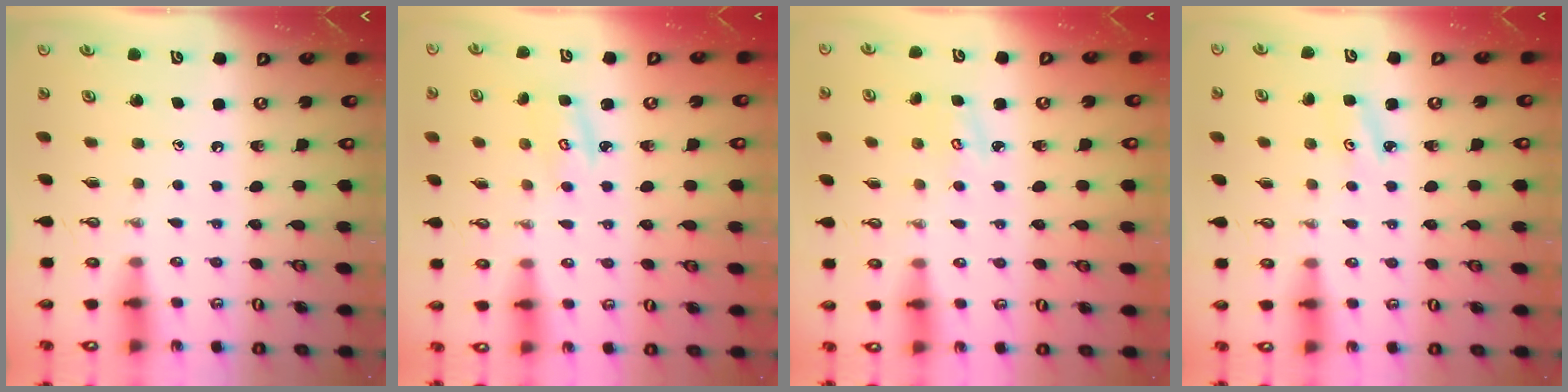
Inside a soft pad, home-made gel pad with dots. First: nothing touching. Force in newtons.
{"total": 2.8, "press": 2.8, "slide": 0.2}
{"total": 2.7, "press": 2.7, "slide": 0.3}
{"total": 4.0, "press": 4.0, "slide": 0.5}